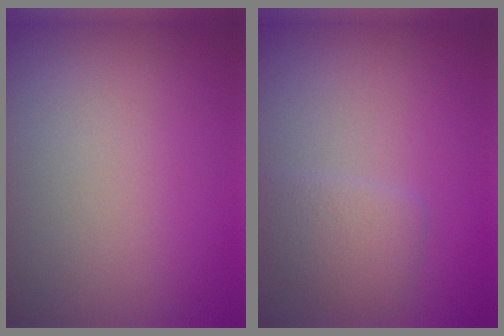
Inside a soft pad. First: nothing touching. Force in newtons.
{"total": 2.4, "press": 2.4, "slide": 0.0}